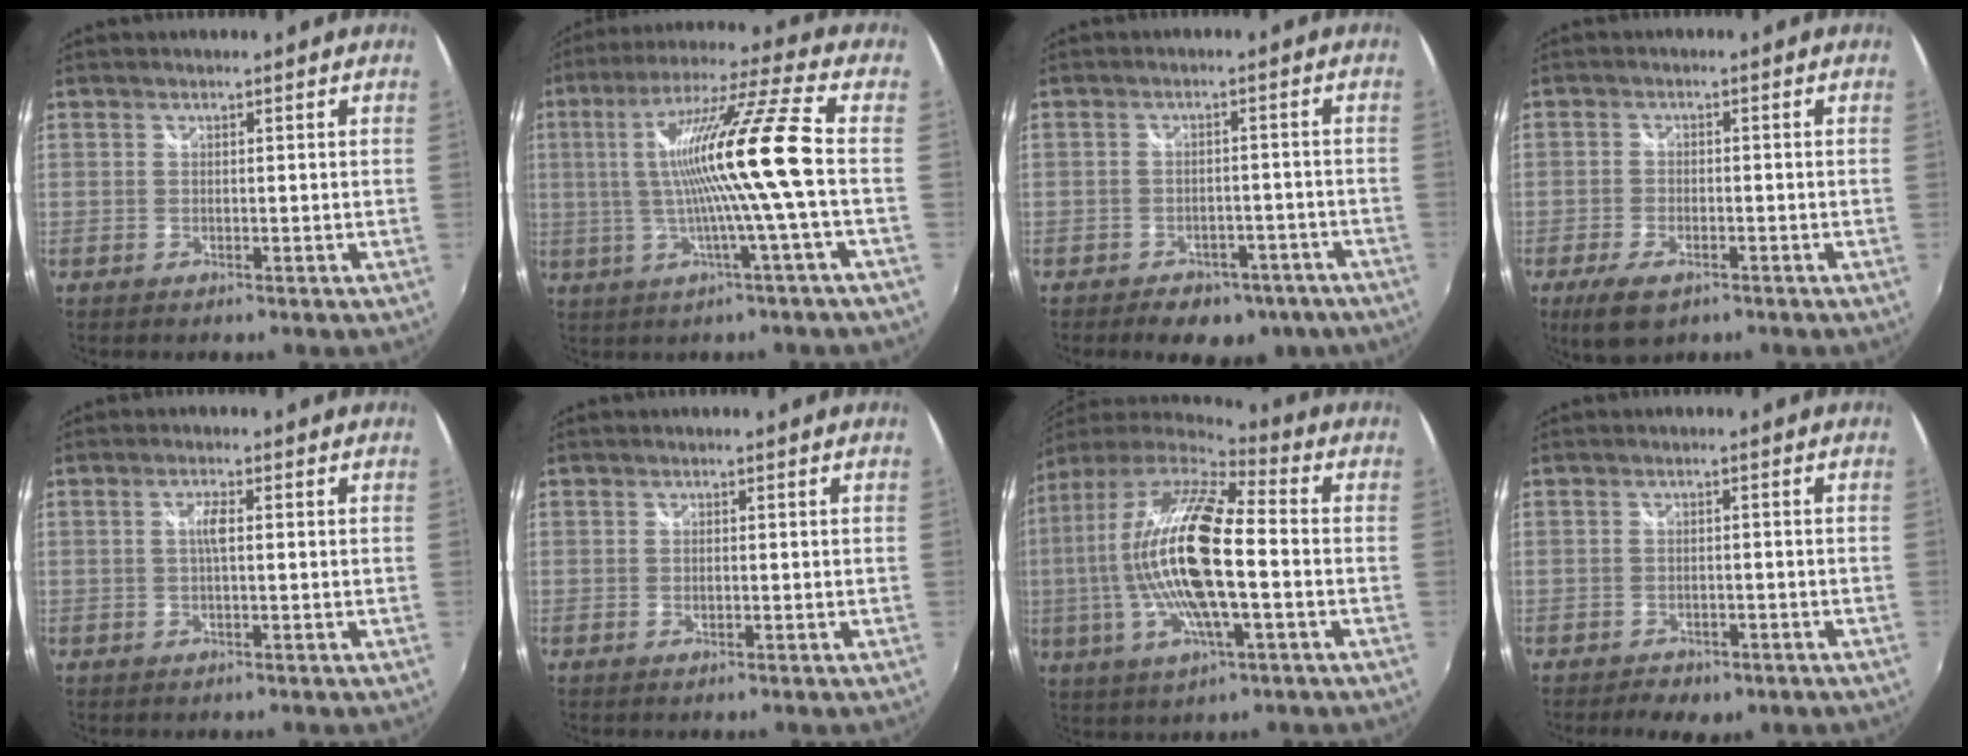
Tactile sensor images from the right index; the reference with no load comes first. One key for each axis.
{"total": 15.2, "fx": -0.4, "fy": -1.6, "fz": 15.1, "tx": -0.271, "ty": 0.006, "tz": -0.009}
{"total": 11.3, "fx": -8.1, "fy": 6.4, "fz": 4.6, "tx": -0.096, "ty": 0.013, "tz": -0.089}
{"total": 6.8, "fx": -4.2, "fy": 3.3, "fz": 4.2, "tx": -0.102, "ty": -0.019, "tz": -0.073}
{"total": 2.3, "fx": 0.2, "fy": 0.3, "fz": 2.3, "tx": -0.043, "ty": 0.002, "tz": 0.002}
{"total": 0.6, "fx": 0.0, "fy": 0.3, "fz": 0.5, "tx": -0.012, "ty": -0.002, "tz": -0.001}
{"total": 20.4, "fx": -0.6, "fy": 5.1, "fz": 19.7, "tx": -0.350, "ty": -0.008, "tz": -0.024}
{"total": 5.7, "fx": -3.9, "fy": 3.2, "fz": 2.7, "tx": -0.063, "ty": -0.009, "tz": -0.047}